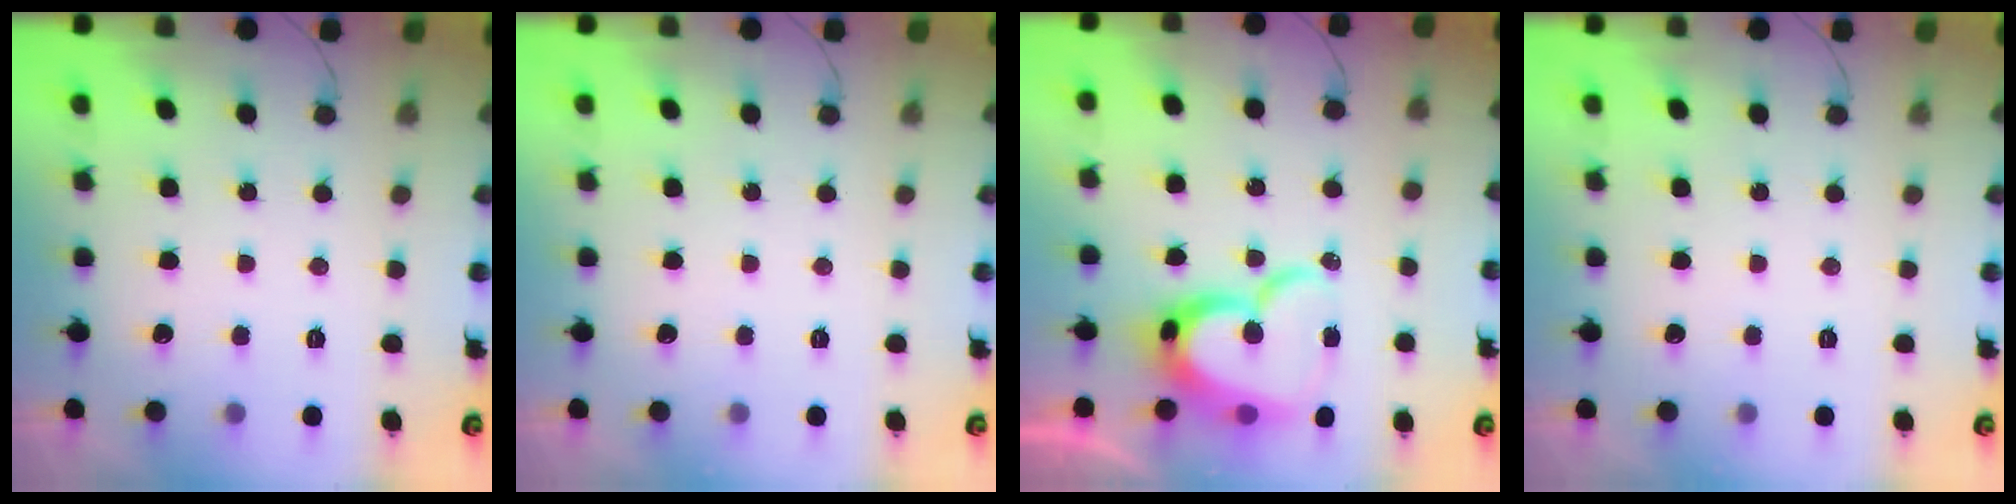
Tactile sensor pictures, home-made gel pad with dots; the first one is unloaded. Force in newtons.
{"total": 0.0}
{"total": 17.2, "press": 17.1, "slide": 1.2}
{"total": 0.0}